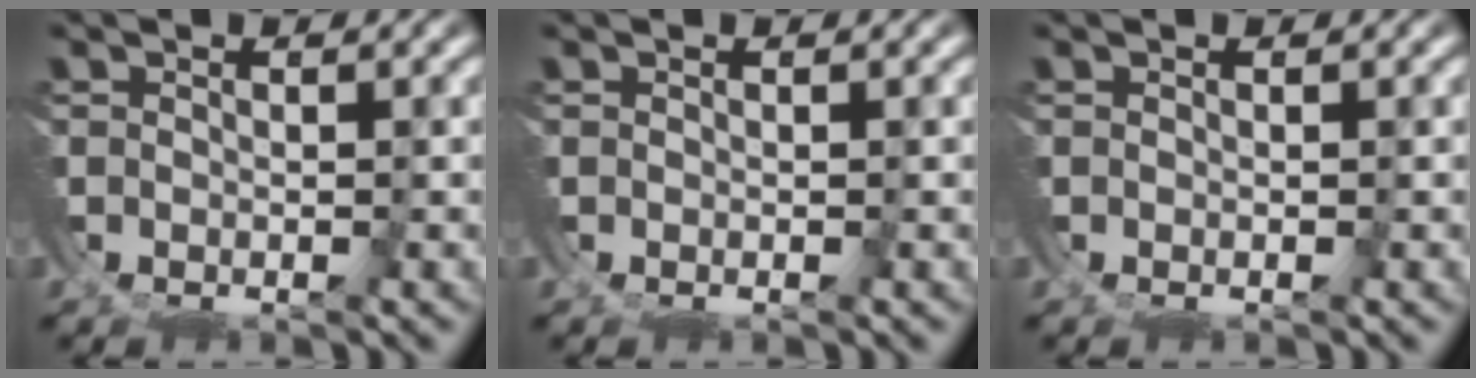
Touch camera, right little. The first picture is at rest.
{"total": 0.0}
{"total": 0.0}